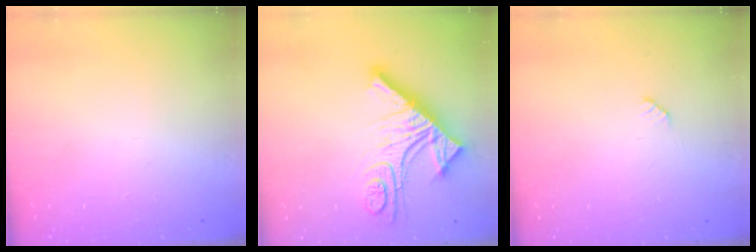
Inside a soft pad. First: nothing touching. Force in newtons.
{"total": 16.3, "press": 16.3, "slide": 1.5}
{"total": 2.5, "press": 2.5, "slide": 0.4}